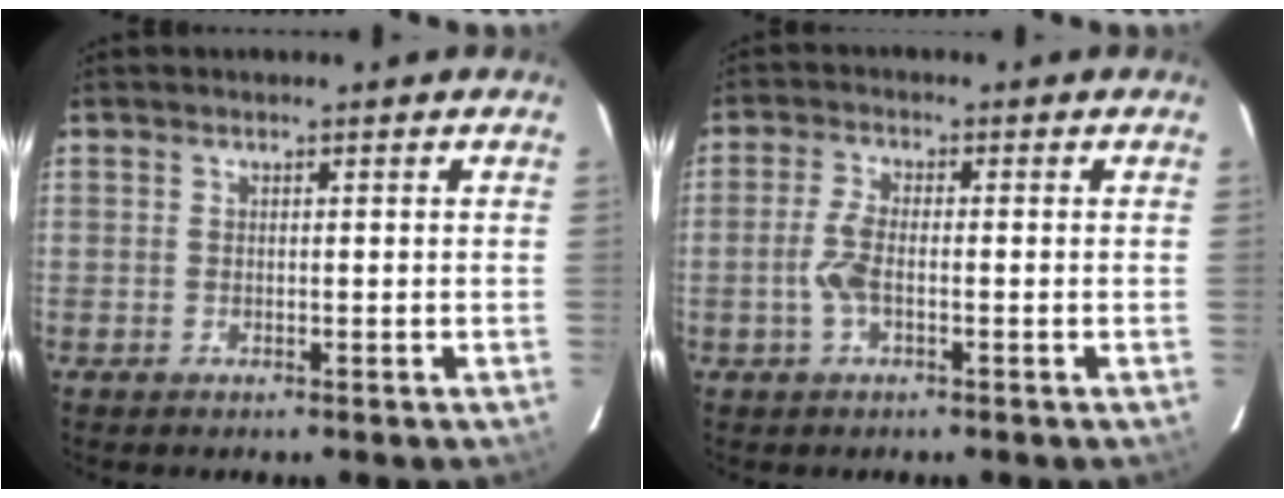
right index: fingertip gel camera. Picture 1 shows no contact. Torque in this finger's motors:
{"motor_torque": [0.64, -0.16, 0.41, 0.11]}